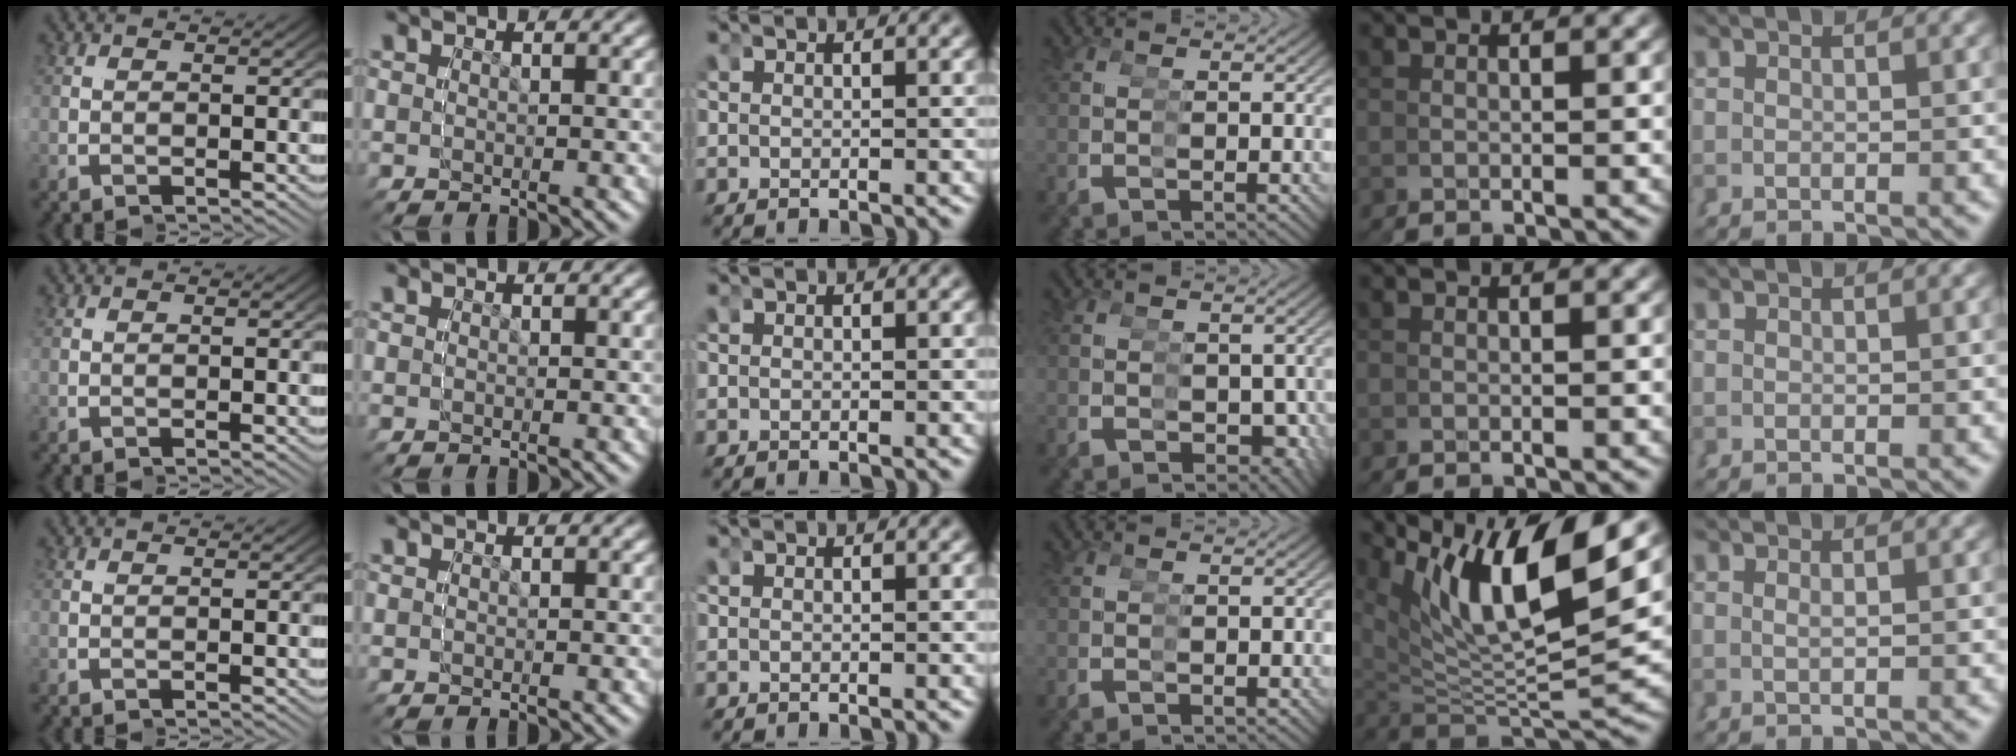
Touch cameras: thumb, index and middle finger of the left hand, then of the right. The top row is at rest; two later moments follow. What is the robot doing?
{"motion": "grasp_and_lifting", "object": "condiment"}